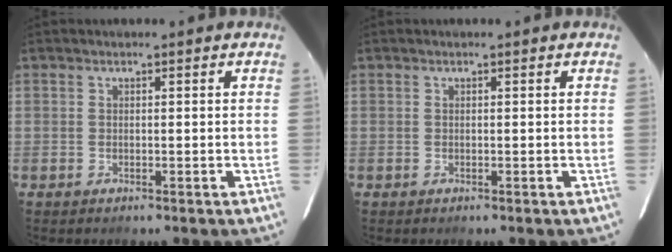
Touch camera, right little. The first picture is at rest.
{"total": 0.0}